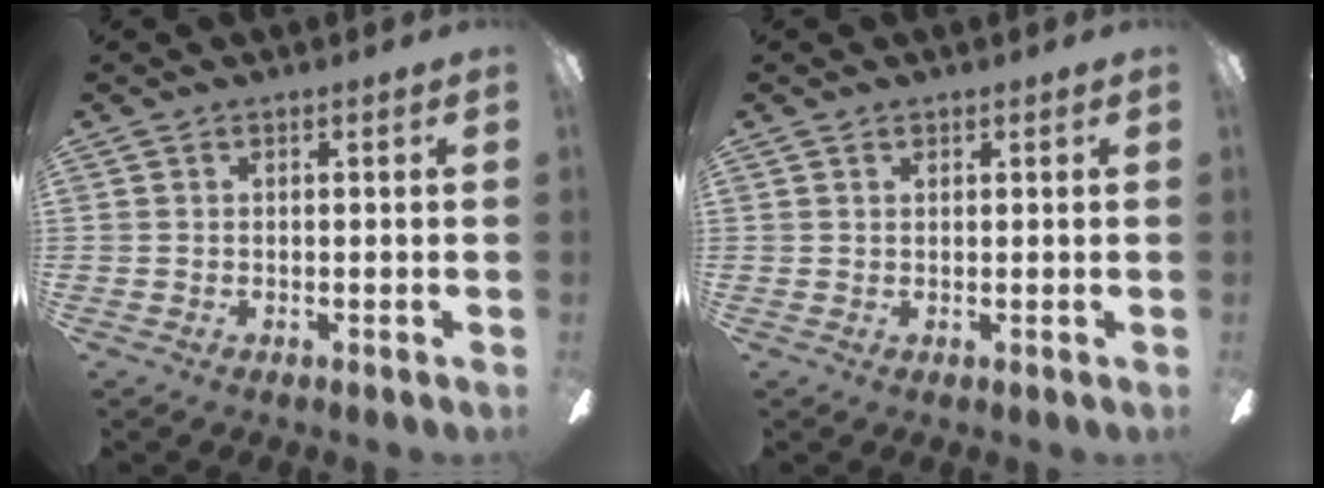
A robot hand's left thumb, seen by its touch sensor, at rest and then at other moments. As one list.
[{"total": 0.7, "force": [0.5, 0.4, 0.3], "torque": [-0.007, 0.001, 0.009]}]